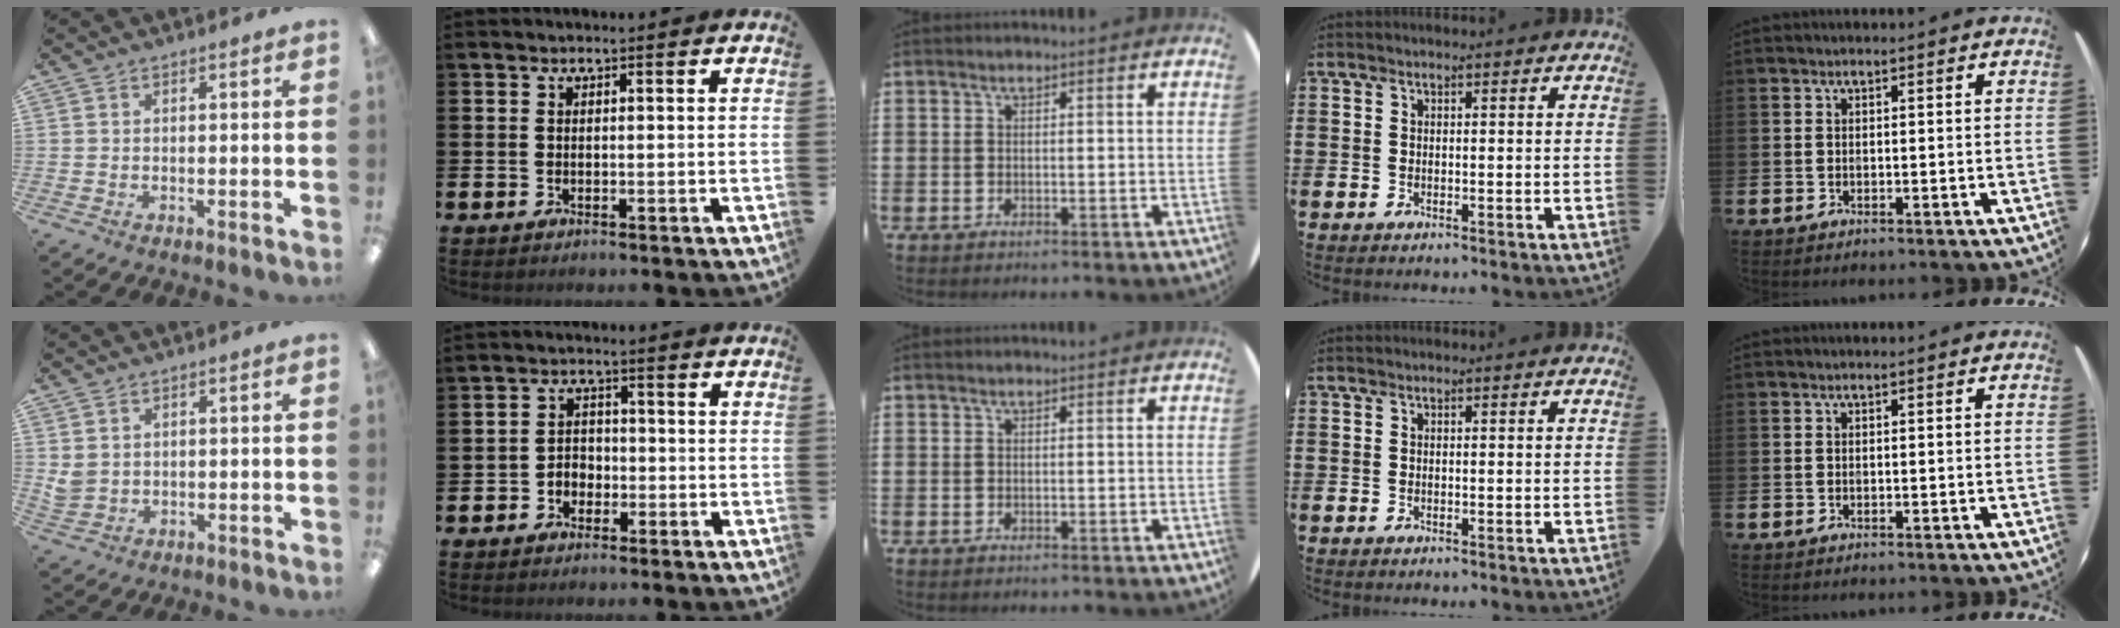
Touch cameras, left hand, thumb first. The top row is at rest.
{"thumb": {"total": 2.9, "force": [1.5, 2.3, 0.8], "torque": [-0.020, 0.000, 0.030]}, "index": {"total": 2.5, "force": [-1.6, 1.9, 0.6], "torque": [-0.023, 0.012, -0.036]}}